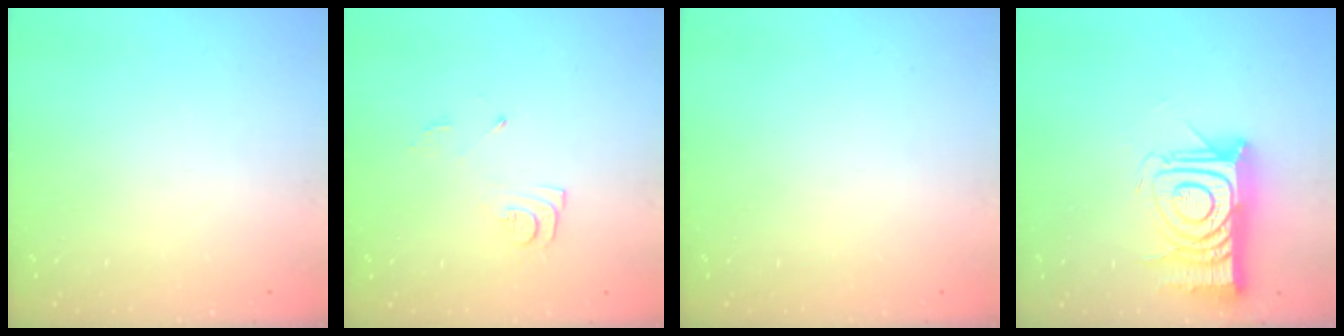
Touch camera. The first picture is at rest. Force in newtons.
{"total": 8.4, "press": 8.3, "slide": 0.8}
{"total": 0.0}
{"total": 16.2, "press": 16.2, "slide": 1.1}